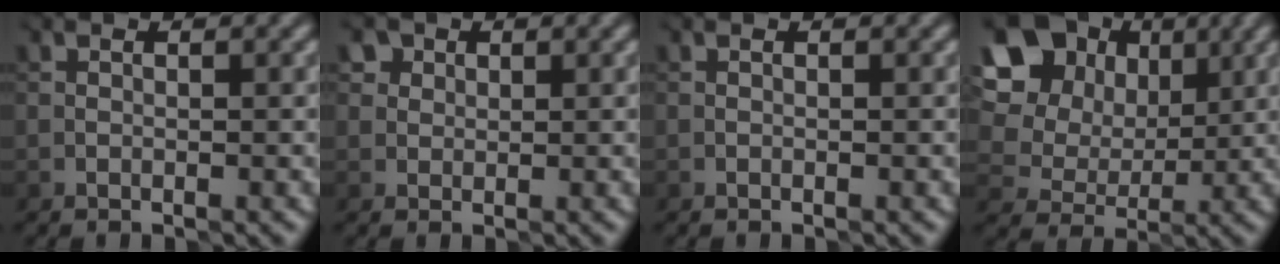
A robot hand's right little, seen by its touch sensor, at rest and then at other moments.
{"total": 1.3, "force": [0.7, 1.1, 0.0], "torque": [0.014, 0.000, 0.005]}
{"total": 0.0}
{"total": 13.3, "force": [5.7, 10.5, 5.9], "torque": [-0.142, 0.018, 0.125]}